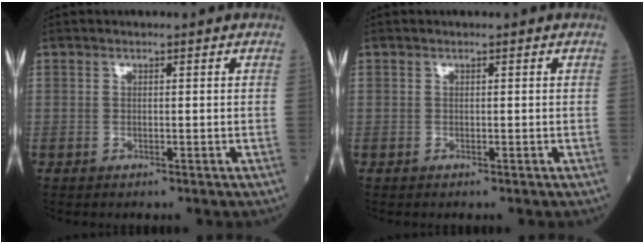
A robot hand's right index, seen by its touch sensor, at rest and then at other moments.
{"total": 0.0}